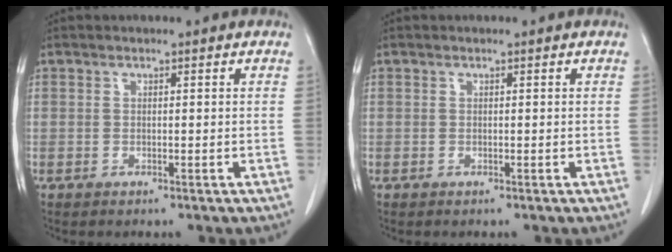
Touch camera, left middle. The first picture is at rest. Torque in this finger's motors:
{"motor_torque": [-0.09, 0.00, 0.03, 0.01]}